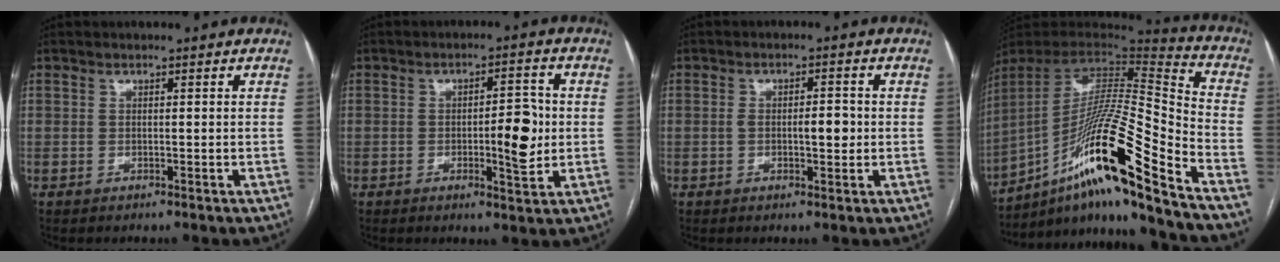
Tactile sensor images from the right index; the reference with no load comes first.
{"total": 6.8, "force": [-0.6, 1.9, 6.6], "torque": [-0.091, 0.003, -0.006]}
{"total": 3.9, "force": [-0.3, 1.4, 3.6], "torque": [-0.061, 0.005, -0.001]}
{"total": 22.8, "force": [-14.2, -0.6, 17.8], "torque": [-0.314, -0.004, -0.259]}